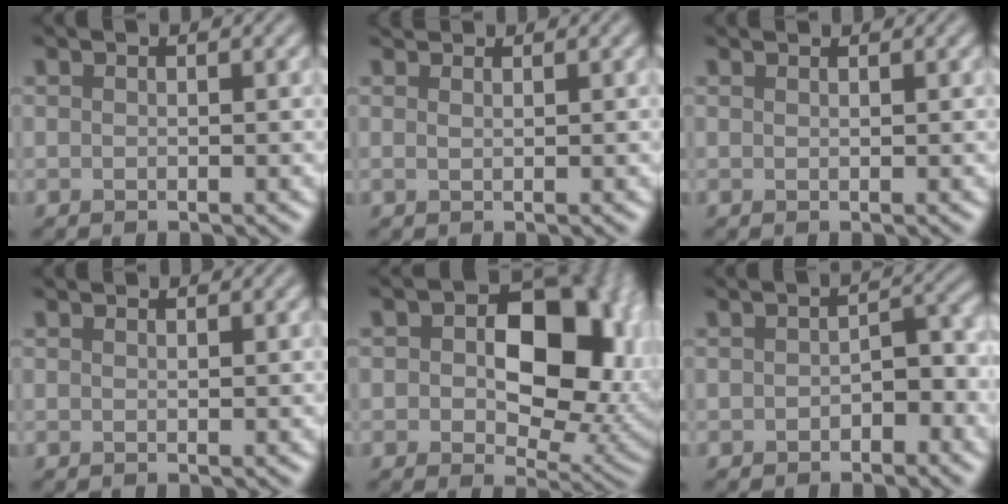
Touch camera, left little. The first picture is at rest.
{"total": 1.2, "force": [1.1, 0.1, 0.3], "torque": [-0.014, 0.006, 0.019]}
{"total": 0.7, "force": [0.7, -0.2, 0.0], "torque": [-0.004, 0.002, 0.011]}
{"total": 0.6, "force": [0.6, 0.0, 0.1], "torque": [-0.005, 0.002, 0.011]}
{"total": 14.6, "force": [2.8, 9.4, 10.8], "torque": [-0.124, -0.002, 0.043]}
{"total": 3.1, "force": [-1.1, 1.7, 2.3], "torque": [-0.030, -0.003, -0.021]}